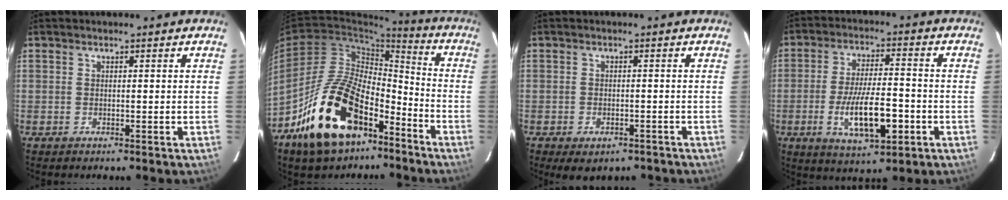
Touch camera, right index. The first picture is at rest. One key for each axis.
{"total": 21.0, "fx": -12.5, "fy": 10.9, "fz": 12.9, "tx": -0.239, "ty": 0.019, "tz": -0.200}
{"total": 6.2, "fx": -4.3, "fy": 3.2, "fz": 3.1, "tx": -0.063, "ty": -0.012, "tz": -0.051}
{"total": 12.4, "fx": -4.1, "fy": 3.9, "fz": 11.1, "tx": -0.212, "ty": -0.017, "tz": -0.063}